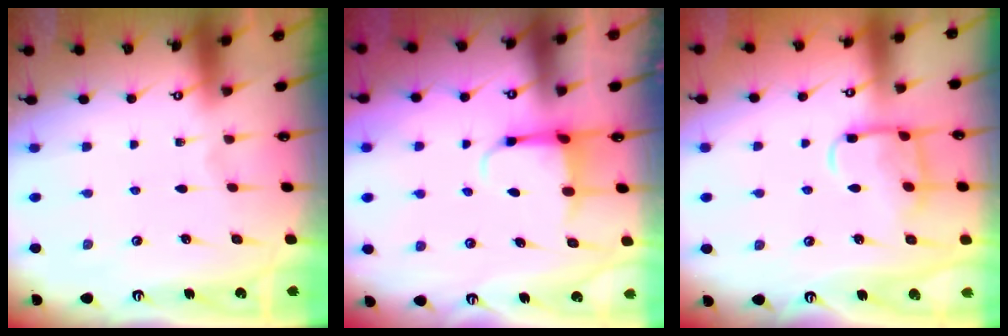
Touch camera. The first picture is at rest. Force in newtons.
{"total": 4.0, "press": 3.8, "slide": 1.1}
{"total": 11.6, "press": 11.5, "slide": 1.2}